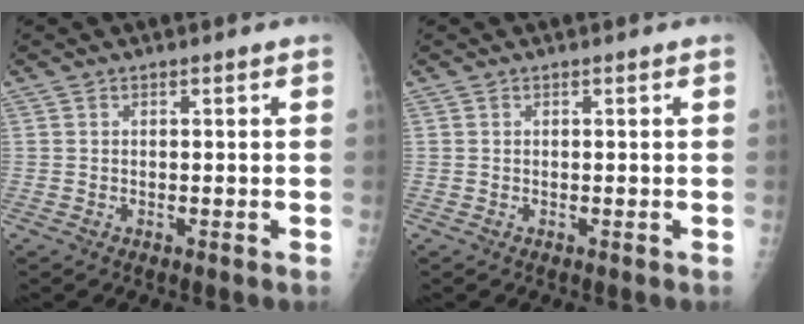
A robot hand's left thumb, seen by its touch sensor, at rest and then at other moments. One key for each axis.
{"total": 0.0}